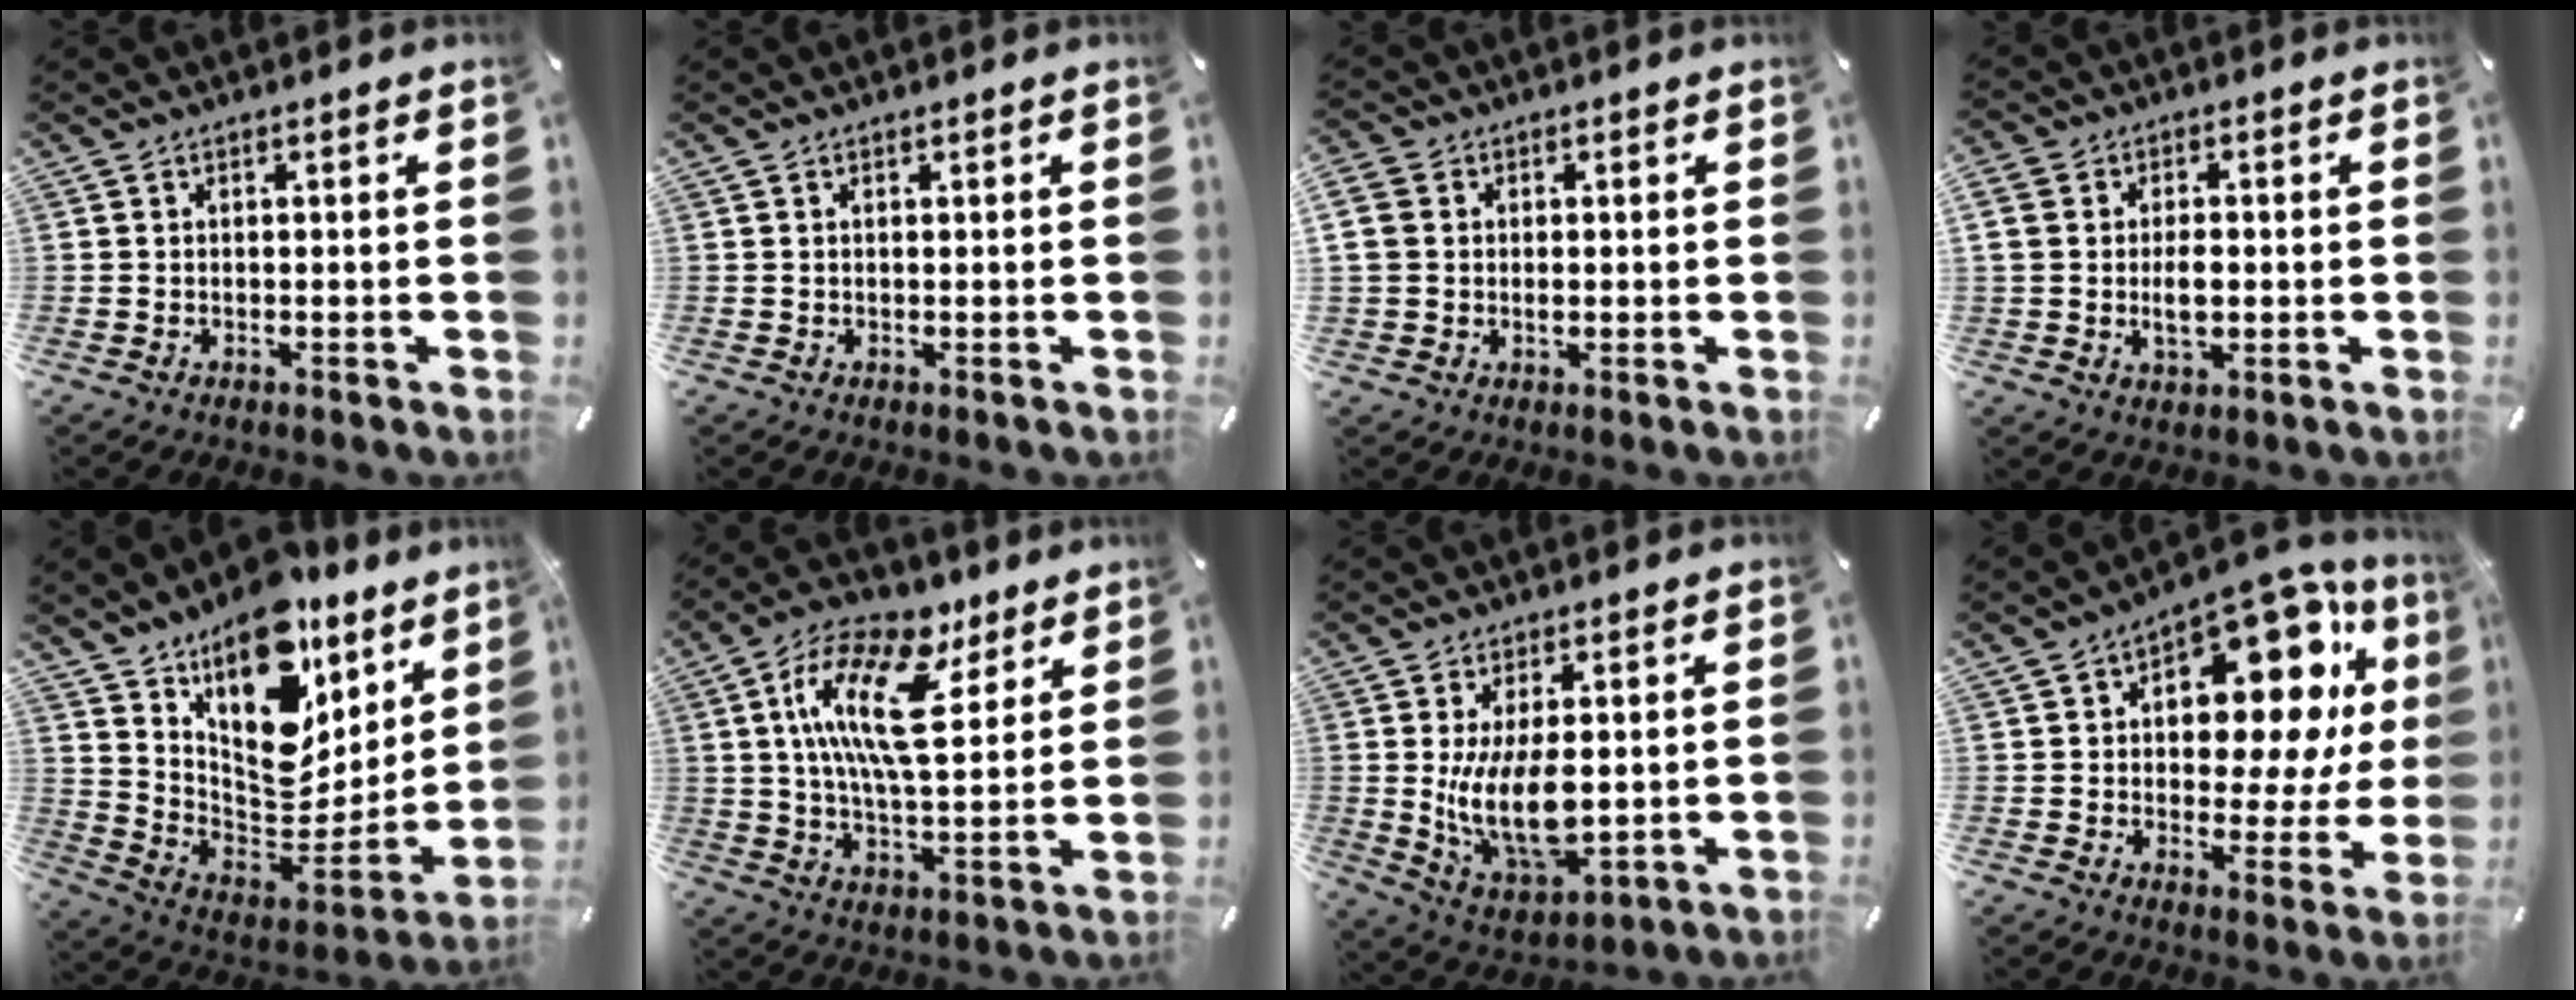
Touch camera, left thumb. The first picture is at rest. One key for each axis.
{"total": 0.0}
{"total": 4.4, "fx": 0.6, "fy": 3.9, "fz": 1.8, "tx": -0.056, "ty": 0.002, "tz": 0.009}
{"total": 6.3, "fx": -0.1, "fy": 4.7, "fz": 4.2, "tx": -0.071, "ty": -0.006, "tz": -0.006}
{"total": 17.5, "fx": 11.0, "fy": 10.5, "fz": 8.7, "tx": -0.113, "ty": -0.122, "tz": 0.195}
{"total": 18.8, "fx": 7.9, "fy": 8.8, "fz": 14.7, "tx": -0.291, "ty": -0.018, "tz": 0.131}
{"total": 13.5, "fx": 0.8, "fy": 6.8, "fz": 11.6, "tx": -0.223, "ty": -0.031, "tz": 0.012}
{"total": 19.3, "fx": 8.0, "fy": 10.6, "fz": 14.0, "tx": -0.170, "ty": -0.070, "tz": 0.126}